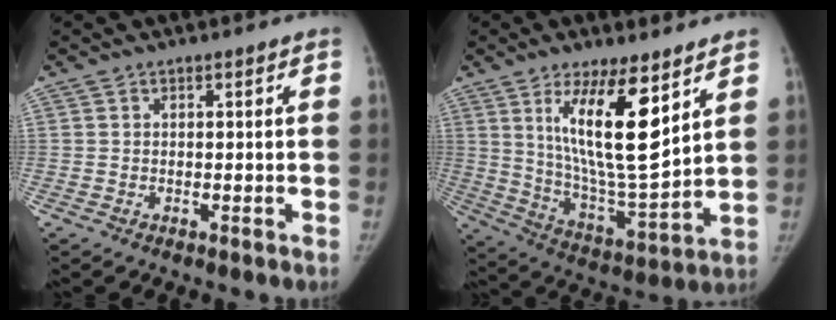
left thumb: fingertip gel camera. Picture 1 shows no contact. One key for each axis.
{"total": 17.4, "fx": 8.0, "fy": 4.8, "fz": 14.8, "tx": -0.242, "ty": -0.054, "tz": 0.151}